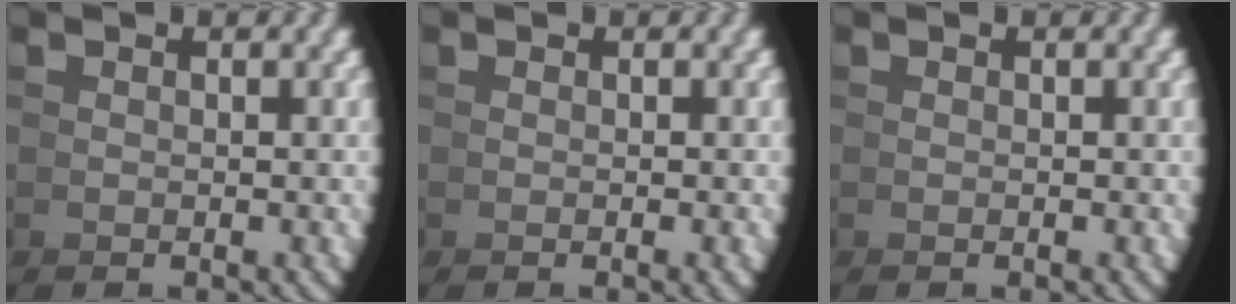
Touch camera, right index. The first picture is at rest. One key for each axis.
{"total": 0.8, "fx": -0.3, "fy": 0.3, "fz": 0.7, "tx": -0.009, "ty": 0.004, "tz": -0.006}
{"total": 0.0}